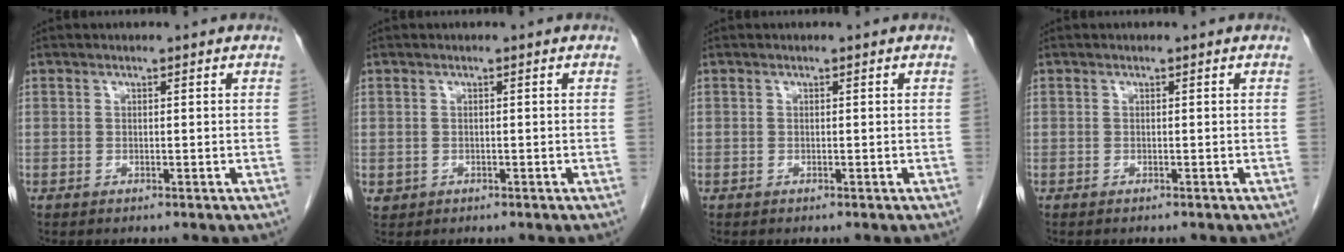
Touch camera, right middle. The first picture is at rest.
{"total": 1.0, "force": [-0.1, 0.9, 0.1], "torque": [-0.002, 0.004, 0.005]}
{"total": 0.0}
{"total": 1.2, "force": [-1.0, 0.3, 0.5], "torque": [-0.010, -0.003, -0.011]}